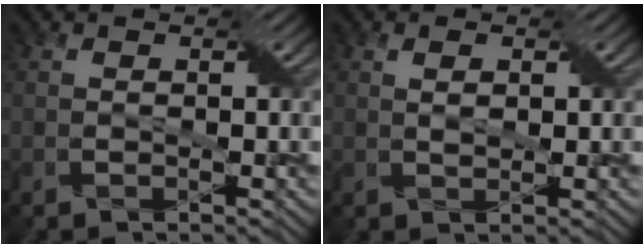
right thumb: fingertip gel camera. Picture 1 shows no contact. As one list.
[{"total": 1.7, "force": [0.5, 0.8, 1.4], "torque": [-0.029, 0.000, 0.012]}]